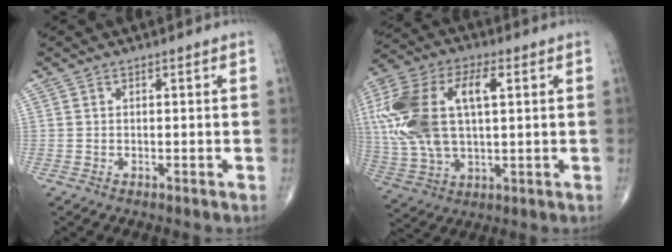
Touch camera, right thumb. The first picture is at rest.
{"total": 21.8, "force": [4.3, 11.2, 18.2], "torque": [-0.403, 0.016, 0.077]}